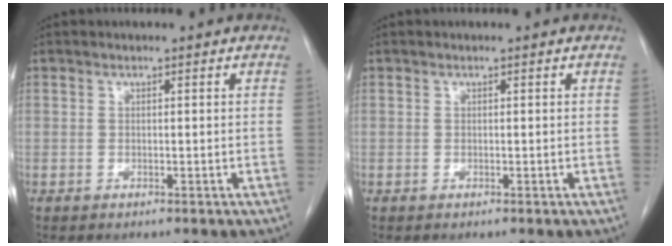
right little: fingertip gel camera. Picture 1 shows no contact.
{"total": 0.0}